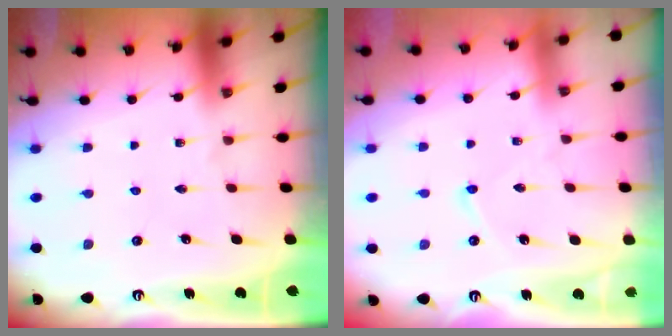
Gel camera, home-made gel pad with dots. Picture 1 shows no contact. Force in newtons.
{"total": 3.7, "press": 3.7, "slide": 0.1}